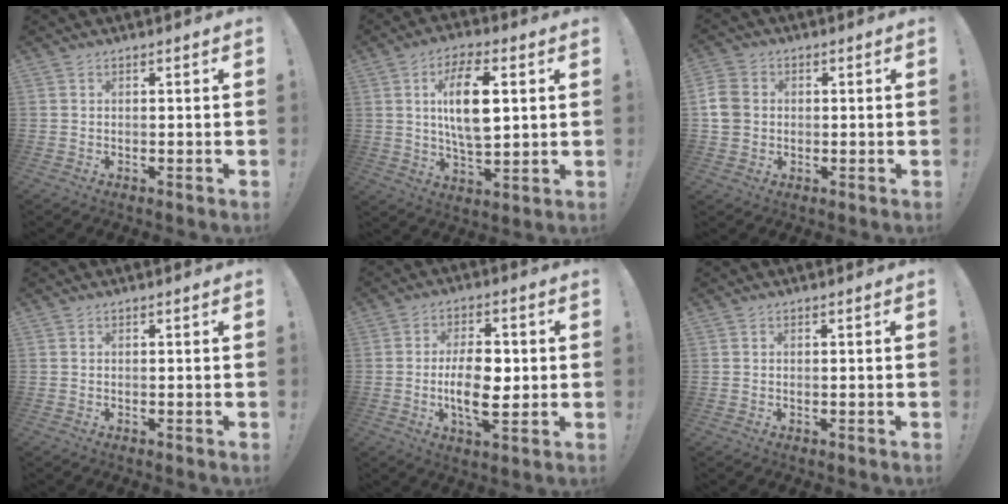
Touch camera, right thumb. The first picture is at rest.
{"total": 13.7, "force": [3.1, 6.7, 11.6], "torque": [-0.183, -0.002, 0.049]}
{"total": 7.2, "force": [0.3, 6.2, 3.7], "torque": [-0.079, 0.008, 0.009]}
{"total": 0.0}
{"total": 12.3, "force": [-1.0, 5.8, 10.9], "torque": [-0.178, -0.003, -0.023]}
{"total": 0.0}